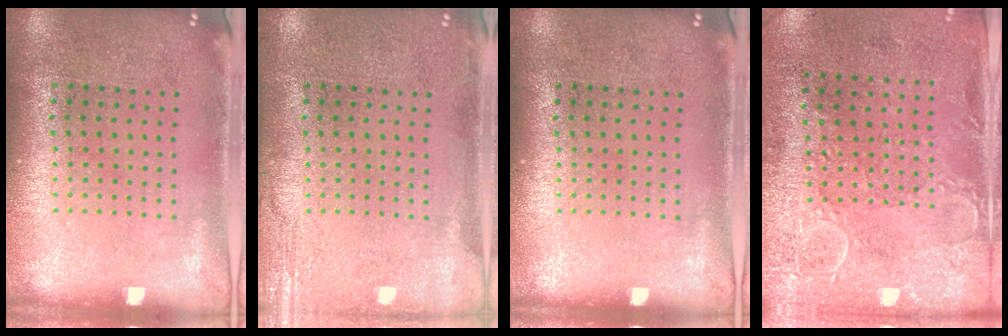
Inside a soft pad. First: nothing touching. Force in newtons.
{"total": 2.2, "press": 2.2, "slide": 0.4}
{"total": 0.0}
{"total": 2.9, "press": 2.4, "slide": 1.6}